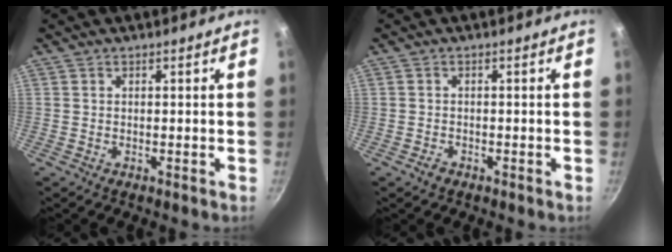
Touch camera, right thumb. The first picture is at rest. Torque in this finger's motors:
{"motor_torque": [0.33, -0.49, -0.24, 0.13, -0.02]}